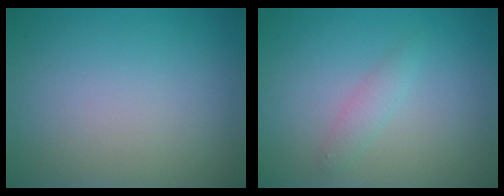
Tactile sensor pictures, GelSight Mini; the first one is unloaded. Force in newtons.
{"total": 1.4, "press": 1.4, "slide": 0.0}